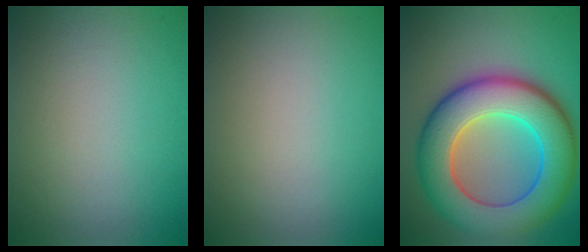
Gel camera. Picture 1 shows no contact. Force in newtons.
{"total": 0.0}
{"total": 11.6, "press": 11.6, "slide": 0.2}